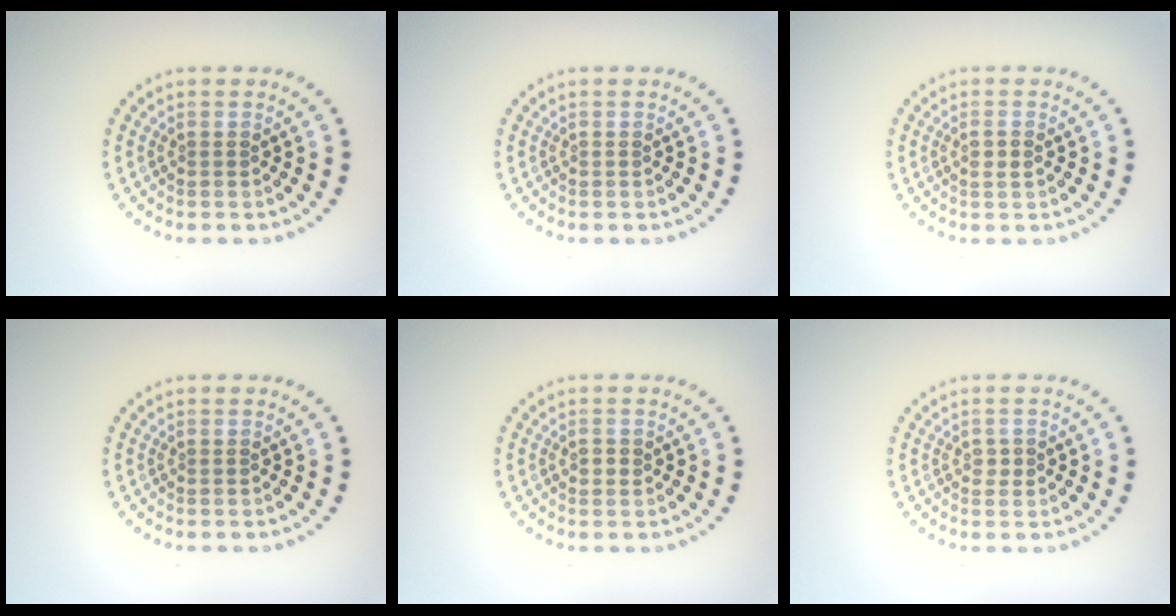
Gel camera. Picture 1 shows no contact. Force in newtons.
{"total": 0.0}
{"total": 1.1, "press": 1.0, "slide": 0.3}
{"total": 0.0}
{"total": 0.8, "press": 0.8, "slide": 0.3}
{"total": 0.9, "press": 0.9, "slide": 0.1}